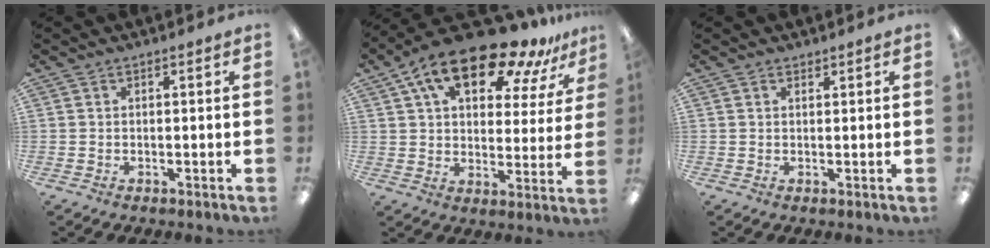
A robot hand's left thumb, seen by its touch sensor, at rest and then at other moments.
{"total": 19.2, "force": [12.3, 8.4, 12.2], "torque": [-0.204, -0.064, 0.208]}
{"total": 0.8, "force": [0.7, 0.3, 0.2], "torque": [-0.004, -0.001, 0.014]}